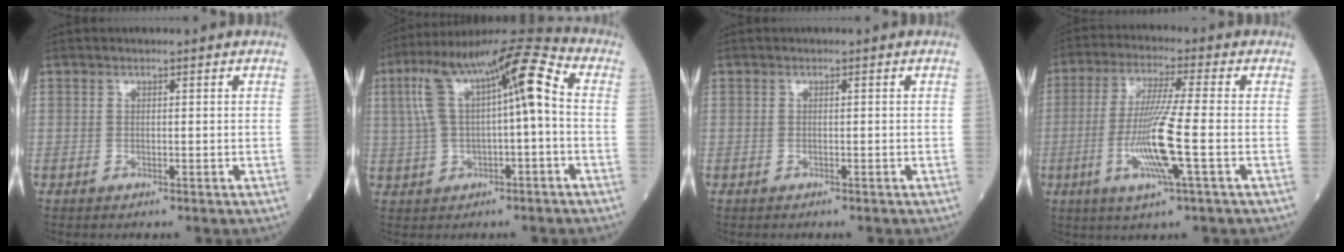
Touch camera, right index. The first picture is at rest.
{"total": 15.2, "force": [2.8, 3.7, 14.5], "torque": [-0.265, 0.063, 0.042]}
{"total": 0.7, "force": [-0.5, 0.3, 0.4], "torque": [-0.018, -0.002, -0.004]}
{"total": 11.2, "force": [-2.9, -0.4, 10.9], "torque": [-0.222, -0.016, -0.060]}